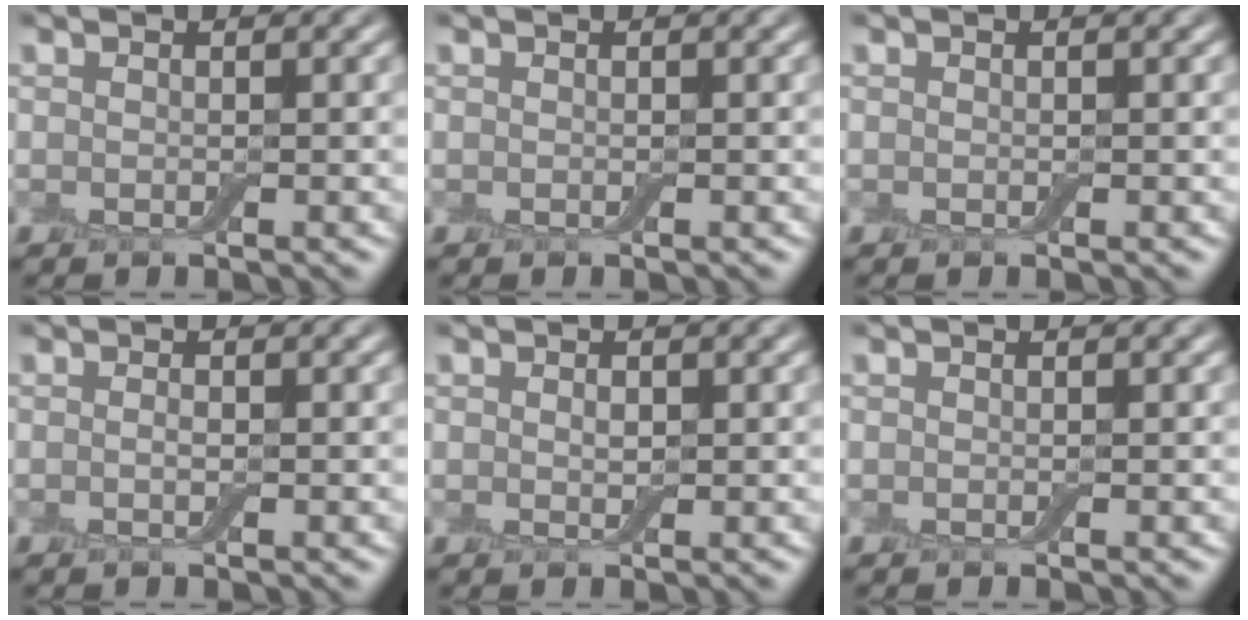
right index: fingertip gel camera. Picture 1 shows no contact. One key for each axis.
{"total": 0.0}
{"total": 0.0}
{"total": 0.7, "fx": -0.1, "fy": 0.2, "fz": 0.6, "tx": -0.014, "ty": -0.002, "tz": -0.002}
{"total": 0.8, "fx": 0.2, "fy": 0.5, "fz": 0.6, "tx": -0.011, "ty": -0.001, "tz": 0.003}
{"total": 0.0}